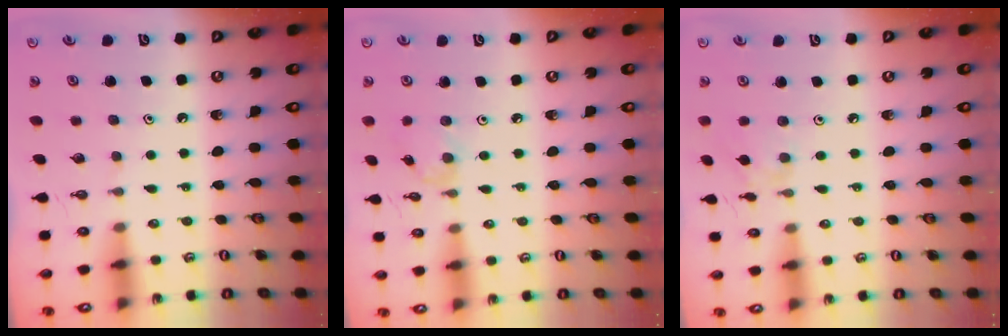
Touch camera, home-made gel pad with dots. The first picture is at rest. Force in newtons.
{"total": 2.1, "press": 2.1, "slide": 0.4}
{"total": 3.0, "press": 3.0, "slide": 0.3}